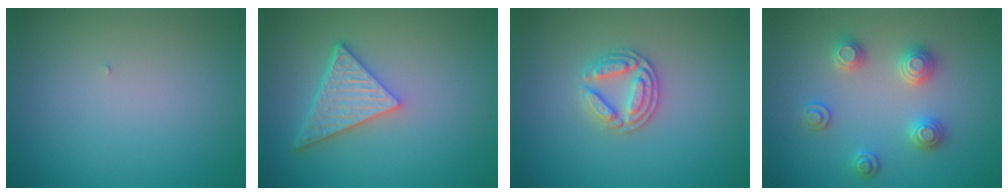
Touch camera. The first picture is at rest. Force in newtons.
{"total": 5.0, "press": 4.3, "slide": 2.7}
{"total": 2.9, "press": 2.7, "slide": 0.9}
{"total": 2.9, "press": 2.8, "slide": 0.3}